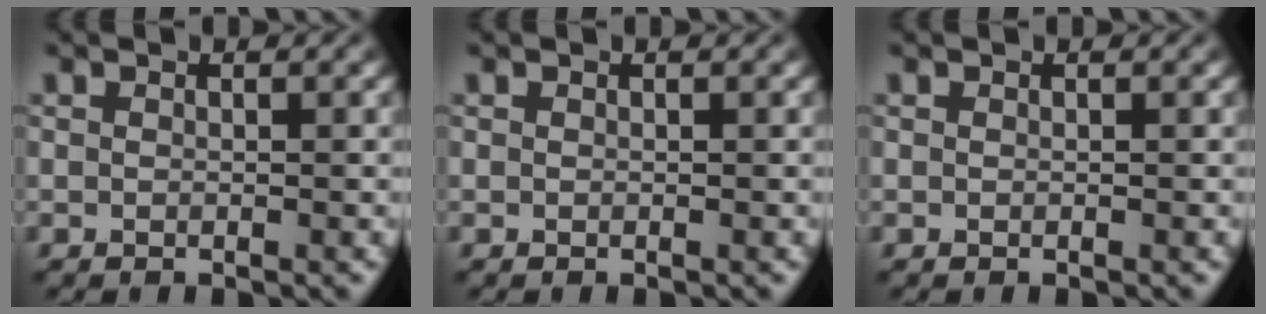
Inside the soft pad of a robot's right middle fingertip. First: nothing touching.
{"total": 0.0}
{"total": 0.0}